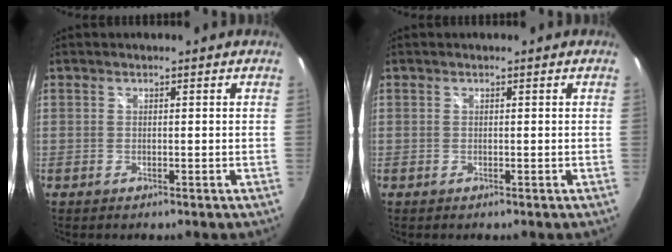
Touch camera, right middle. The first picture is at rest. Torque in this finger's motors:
{"motor_torque": [-0.04, 0.04, -0.02, 0.00]}